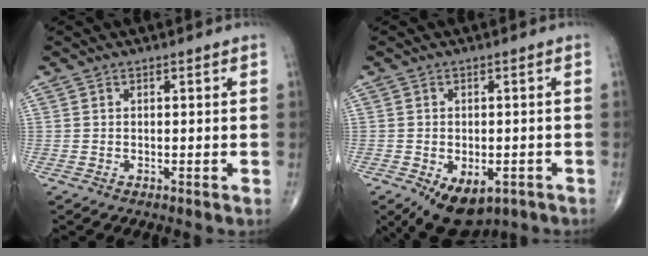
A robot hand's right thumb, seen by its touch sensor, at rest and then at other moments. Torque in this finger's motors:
{"motor_torque": [1.38, 1.20, 0.53, -0.70, 0.07]}